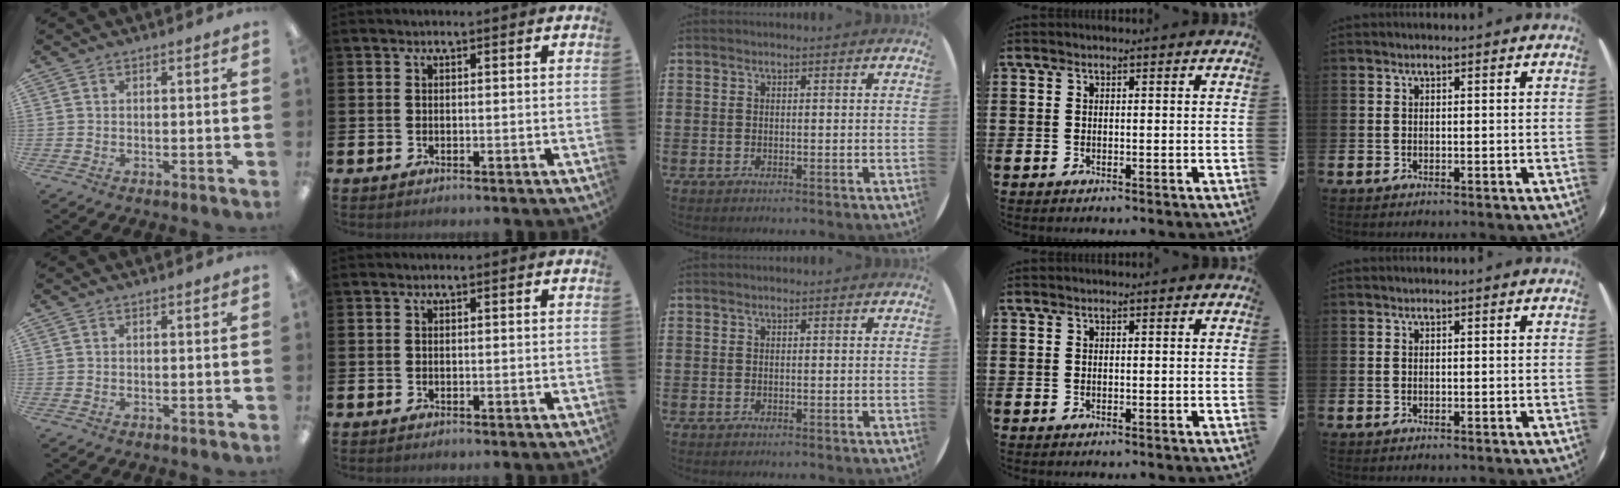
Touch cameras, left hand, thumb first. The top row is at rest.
{}